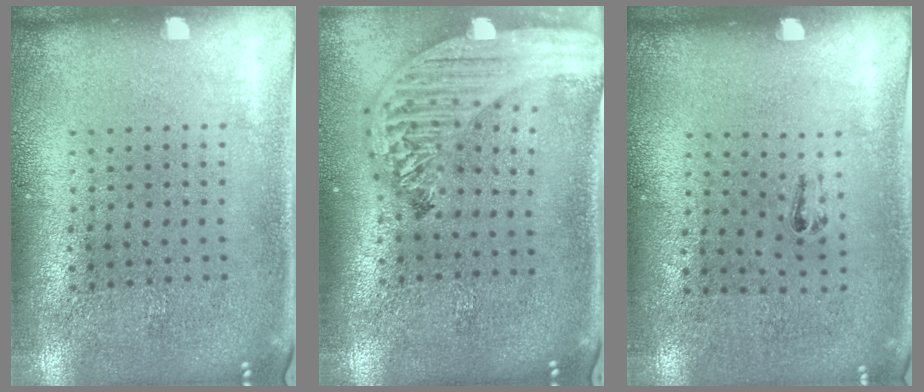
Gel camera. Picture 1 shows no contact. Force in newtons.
{"total": 3.2, "press": 2.5, "slide": 2.0}
{"total": 0.6, "press": 0.2, "slide": 0.5}